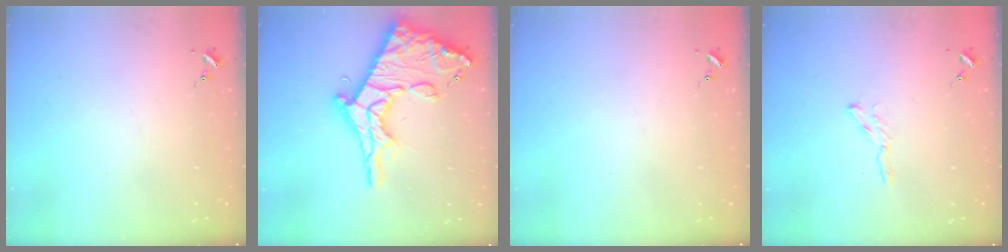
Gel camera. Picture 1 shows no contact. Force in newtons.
{"total": 27.1, "press": 27.0, "slide": 2.1}
{"total": 0.0}
{"total": 2.9, "press": 2.9, "slide": 0.3}